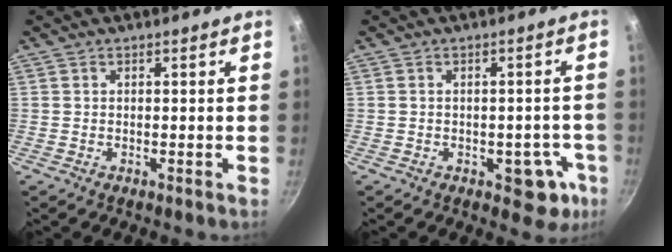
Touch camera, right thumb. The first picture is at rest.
{"total": 7.2, "force": [-2.7, 4.3, 5.0], "torque": [-0.014, 0.026, -0.024]}